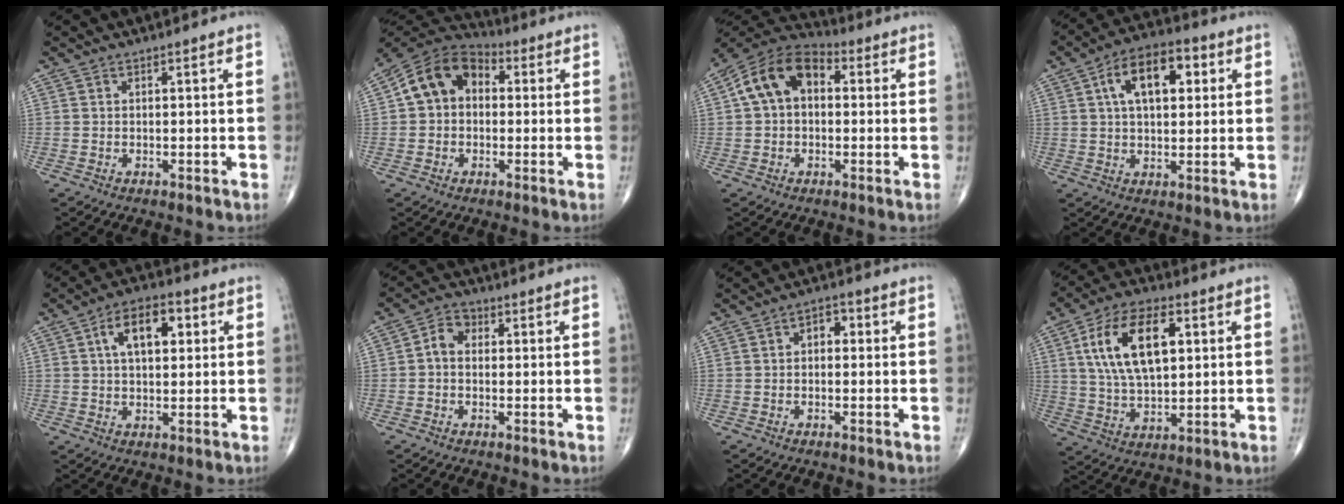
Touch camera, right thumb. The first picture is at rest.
{"total": 11.2, "force": [1.4, 8.5, 7.1], "torque": [-0.107, 0.032, 0.006]}
{"total": 12.0, "force": [1.9, 8.1, 8.6], "torque": [-0.141, 0.035, 0.018]}
{"total": 13.9, "force": [4.2, 7.4, 10.9], "torque": [-0.160, 0.012, 0.062]}
{"total": 9.8, "force": [2.8, 5.3, 7.8], "torque": [-0.111, 0.010, 0.040]}
{"total": 4.0, "force": [0.0, 3.1, 2.5], "torque": [-0.034, 0.016, -0.010]}
{"total": 3.2, "force": [0.4, 2.1, 2.3], "torque": [-0.019, 0.013, -0.001]}
{"total": 16.0, "force": [4.3, 8.1, 13.1], "torque": [-0.232, -0.001, 0.081]}